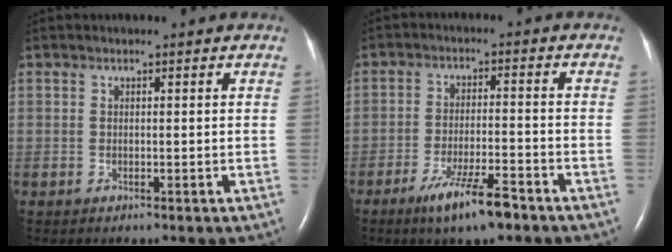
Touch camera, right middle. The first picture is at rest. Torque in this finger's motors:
{"motor_torque": [0.18, -0.17, 0.14, 0.10]}